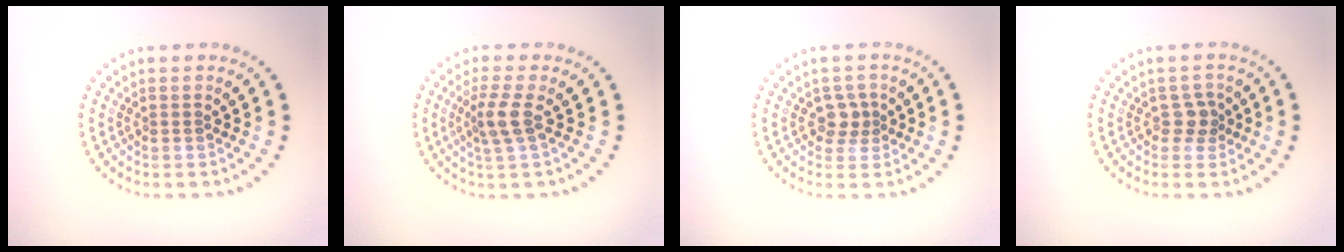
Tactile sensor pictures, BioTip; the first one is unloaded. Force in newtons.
{"total": 2.5, "press": 1.9, "slide": 1.6}
{"total": 1.9, "press": 1.6, "slide": 1.0}
{"total": 1.6, "press": 1.3, "slide": 1.0}